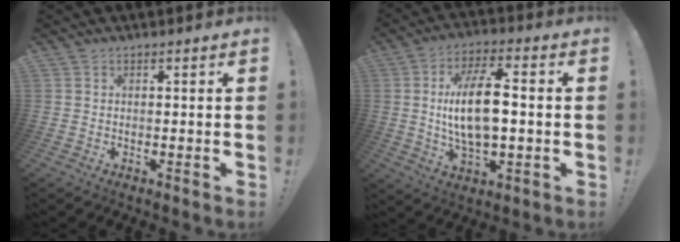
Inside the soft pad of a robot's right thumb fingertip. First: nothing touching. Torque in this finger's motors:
{"motor_torque": [-0.04, 0.57, 0.30, 0.07, 0.15]}